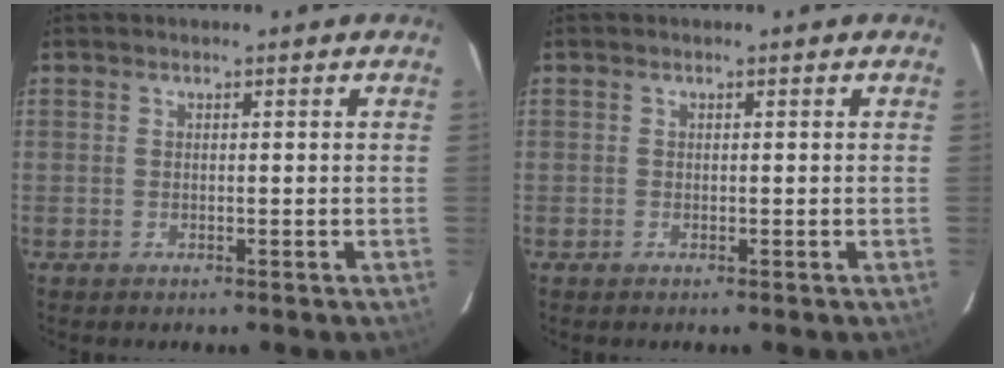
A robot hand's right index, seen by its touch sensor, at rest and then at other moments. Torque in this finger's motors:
{"motor_torque": [0.38, 0.54, -0.02, -0.01]}